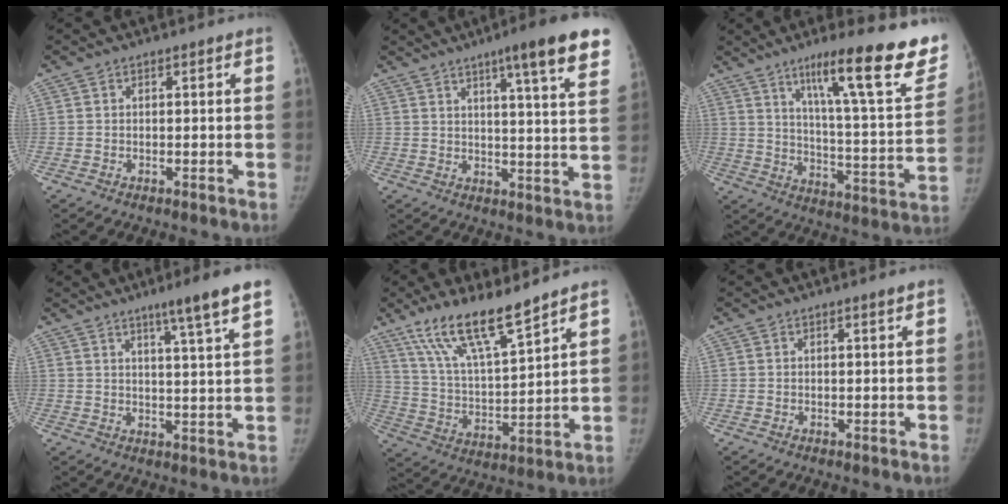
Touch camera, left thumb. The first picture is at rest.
{"total": 15.6, "force": [9.9, 1.2, 12.0], "torque": [-0.145, -0.042, 0.114]}
{"total": 26.0, "force": [16.3, 4.6, 19.8], "torque": [-0.254, -0.070, 0.242]}
{"total": 9.0, "force": [5.8, -0.4, 6.9], "torque": [-0.100, -0.028, 0.082]}
{"total": 14.8, "force": [11.0, 2.7, 9.5], "torque": [-0.158, -0.059, 0.216]}
{"total": 1.0, "force": [0.6, -0.2, 0.8], "torque": [-0.015, -0.004, 0.011]}